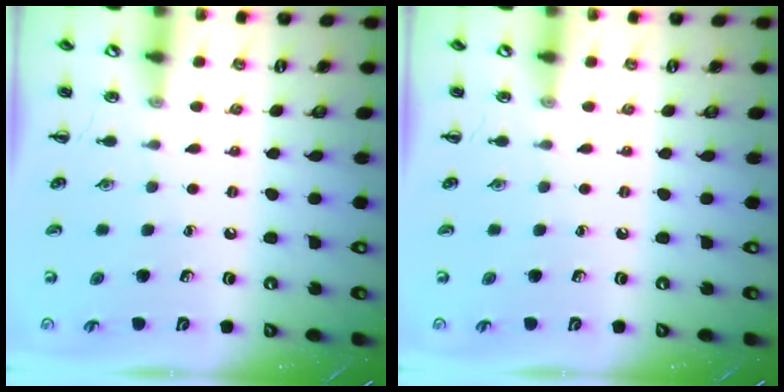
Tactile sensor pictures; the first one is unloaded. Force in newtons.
{"total": 0.0}